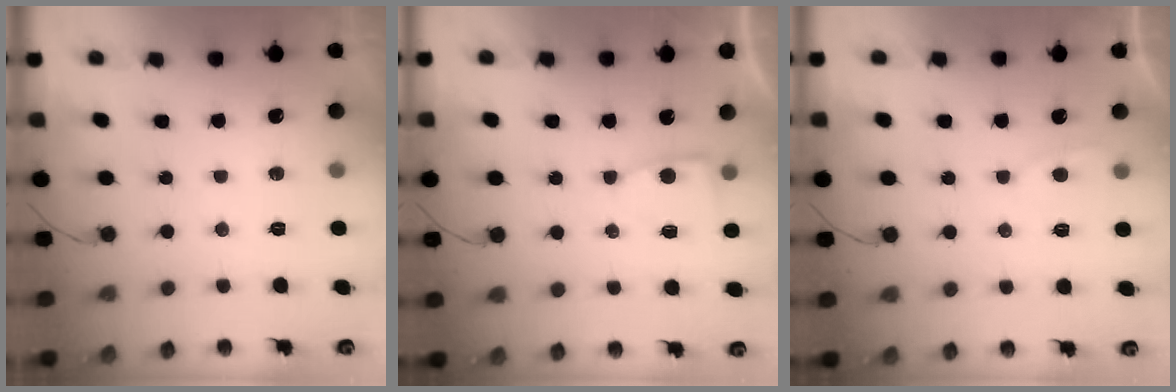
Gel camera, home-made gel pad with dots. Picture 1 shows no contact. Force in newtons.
{"total": 4.0, "press": 4.0, "slide": 0.4}
{"total": 2.0, "press": 2.0, "slide": 0.2}